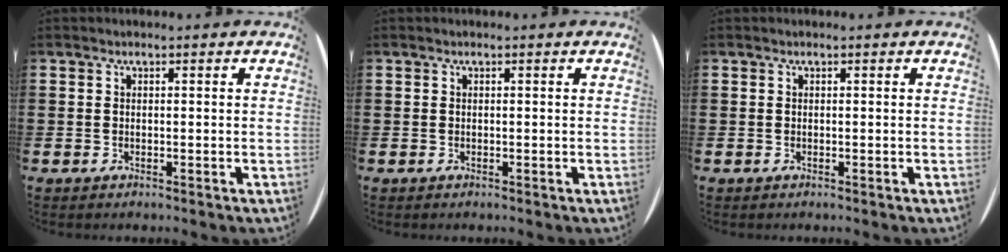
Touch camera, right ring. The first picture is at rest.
{"total": 0.0}
{"total": 0.0}